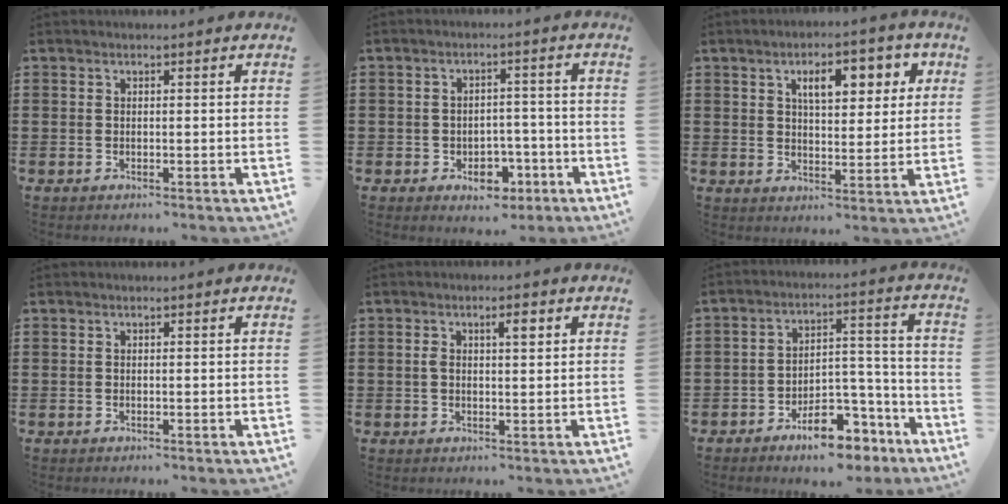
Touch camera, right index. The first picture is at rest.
{"total": 4.5, "force": [-2.3, 3.3, 2.1], "torque": [-0.032, 0.007, -0.043]}
{"total": 7.5, "force": [3.2, 3.2, 6.0], "torque": [-0.088, -0.003, 0.044]}
{"total": 0.0}
{"total": 2.8, "force": [0.8, 0.8, 2.6], "torque": [-0.037, -0.001, 0.008]}
{"total": 9.6, "force": [-7.1, 4.7, 4.5], "torque": [-0.051, 0.045, -0.124]}